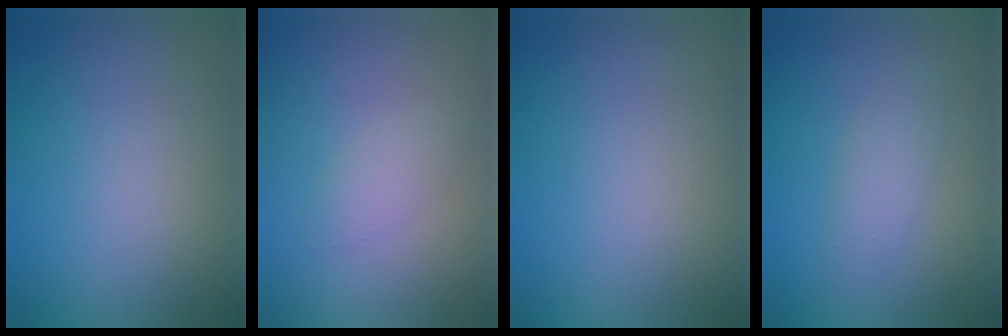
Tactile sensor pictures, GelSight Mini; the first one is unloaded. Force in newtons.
{"total": 1.6, "press": 1.6, "slide": 0.1}
{"total": 0.0}
{"total": 2.0, "press": 2.0, "slide": 0.1}